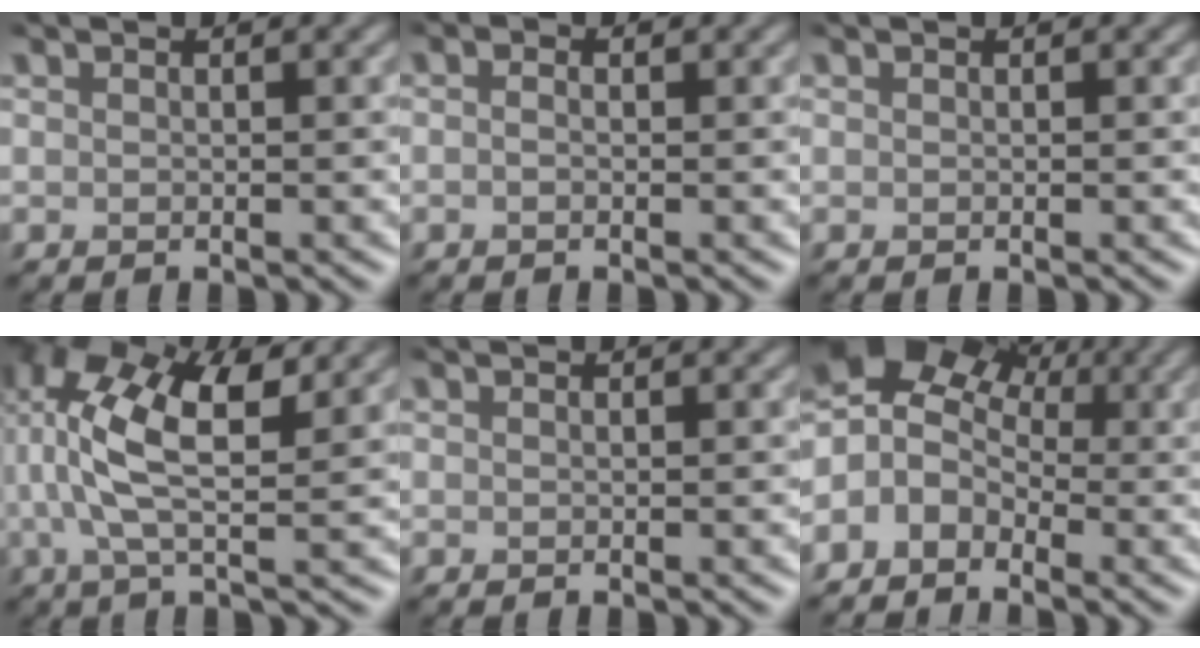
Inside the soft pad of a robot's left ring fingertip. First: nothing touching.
{"total": 1.0, "force": [0.0, 0.6, 0.8], "torque": [-0.010, -0.006, -0.013]}
{"total": 0.0}
{"total": 9.3, "force": [2.6, 3.2, 8.4], "torque": [-0.174, 0.018, 0.042]}
{"total": 0.0}
{"total": 5.6, "force": [-0.6, 4.4, 3.4], "torque": [-0.059, 0.012, -0.037]}